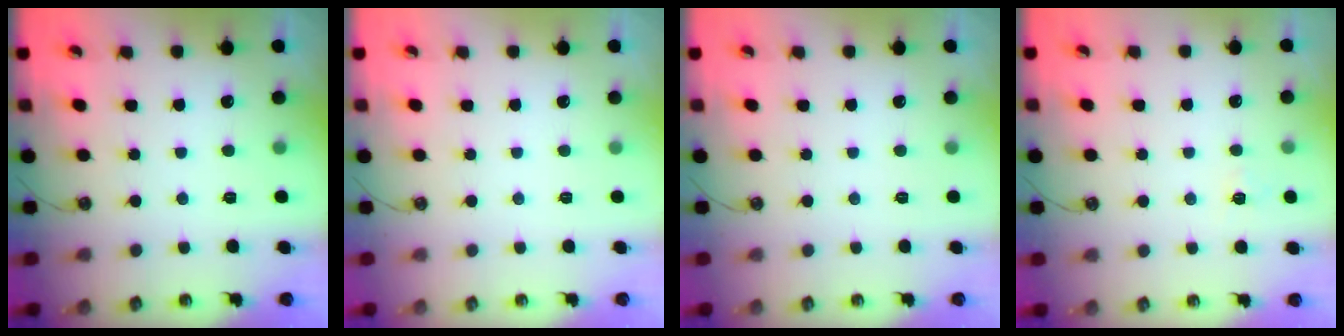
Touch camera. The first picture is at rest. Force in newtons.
{"total": 0.0}
{"total": 0.0}
{"total": 3.3, "press": 3.2, "slide": 0.4}